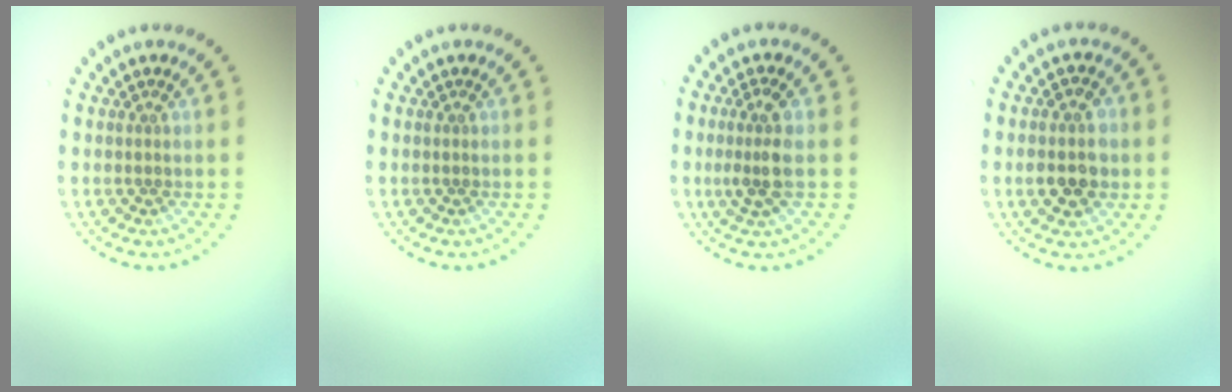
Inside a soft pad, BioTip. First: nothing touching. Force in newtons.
{"total": 0.0}
{"total": 2.7, "press": 2.3, "slide": 1.3}
{"total": 3.9, "press": 3.8, "slide": 0.3}